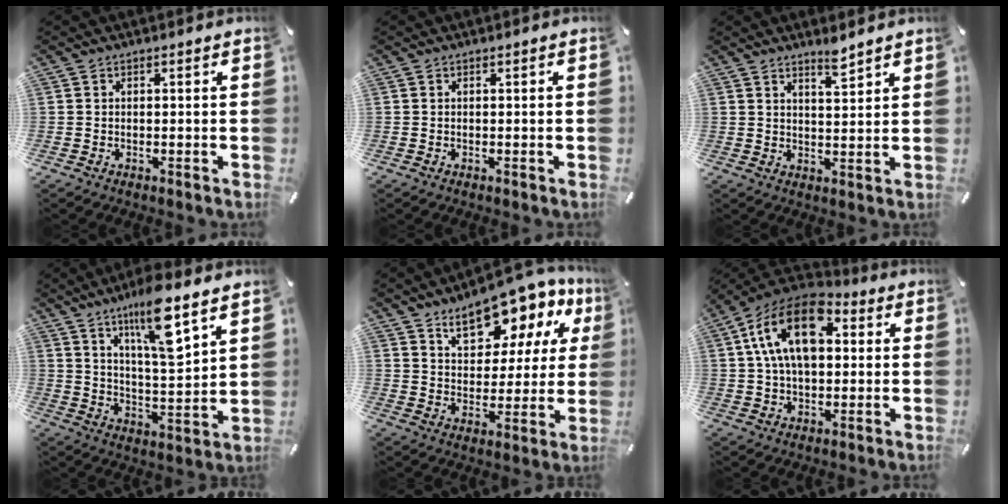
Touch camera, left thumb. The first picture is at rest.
{"total": 0.0}
{"total": 4.5, "force": [4.0, 0.6, 2.0], "torque": [-0.032, -0.029, 0.069]}
{"total": 14.5, "force": [9.5, 3.3, 10.5], "torque": [-0.176, -0.050, 0.155]}
{"total": 14.6, "force": [11.1, 6.9, 6.6], "torque": [-0.107, -0.075, 0.195]}
{"total": 16.8, "force": [5.1, 10.4, 12.1], "torque": [-0.245, -0.003, 0.087]}